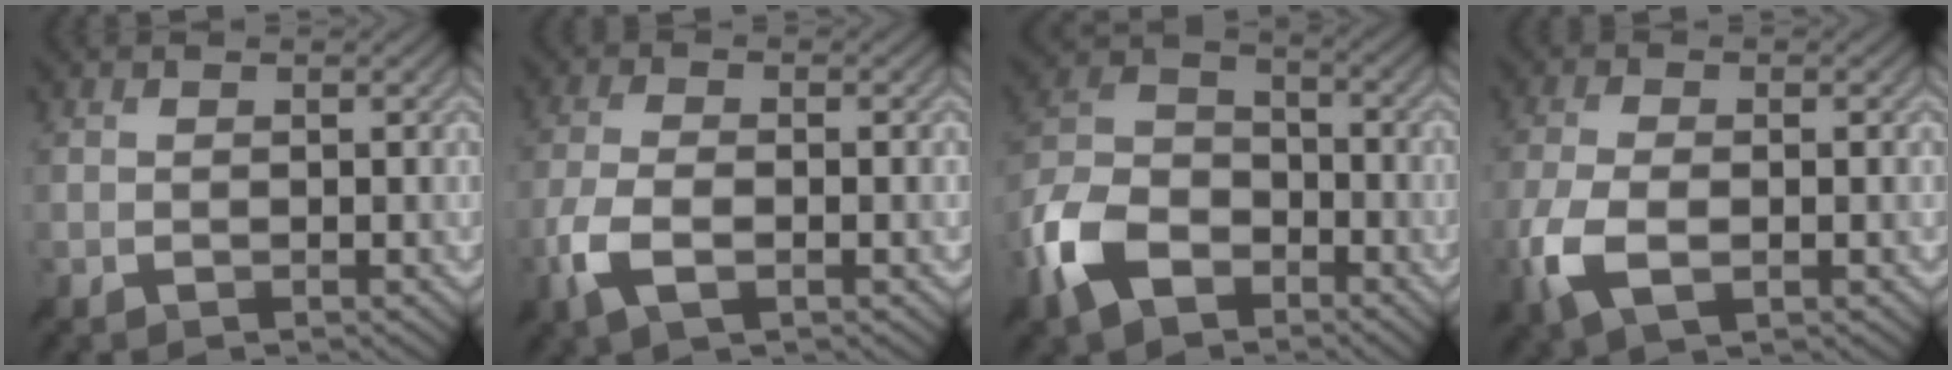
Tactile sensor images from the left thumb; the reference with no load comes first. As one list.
[{"total": 5.7, "force": [-2.2, 2.1, 4.8], "torque": [-0.119, -0.005, -0.047]}, {"total": 10.6, "force": [-5.8, 6.2, 6.3], "torque": [-0.157, -0.007, -0.132]}, {"total": 6.8, "force": [-2.2, 3.0, 5.6], "torque": [-0.140, -0.008, -0.046]}]